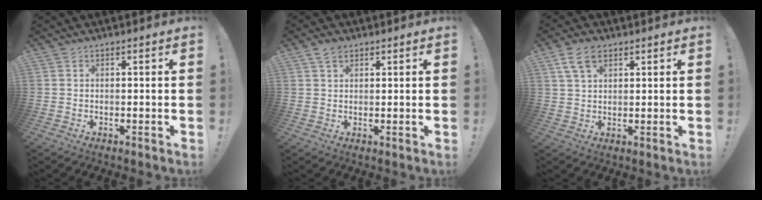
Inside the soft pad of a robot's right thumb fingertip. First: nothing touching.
{"total": 3.2, "force": [2.0, 1.9, 1.7], "torque": [-0.025, -0.004, 0.036]}
{"total": 7.2, "force": [3.8, 4.1, 4.5], "torque": [-0.084, -0.003, 0.074]}